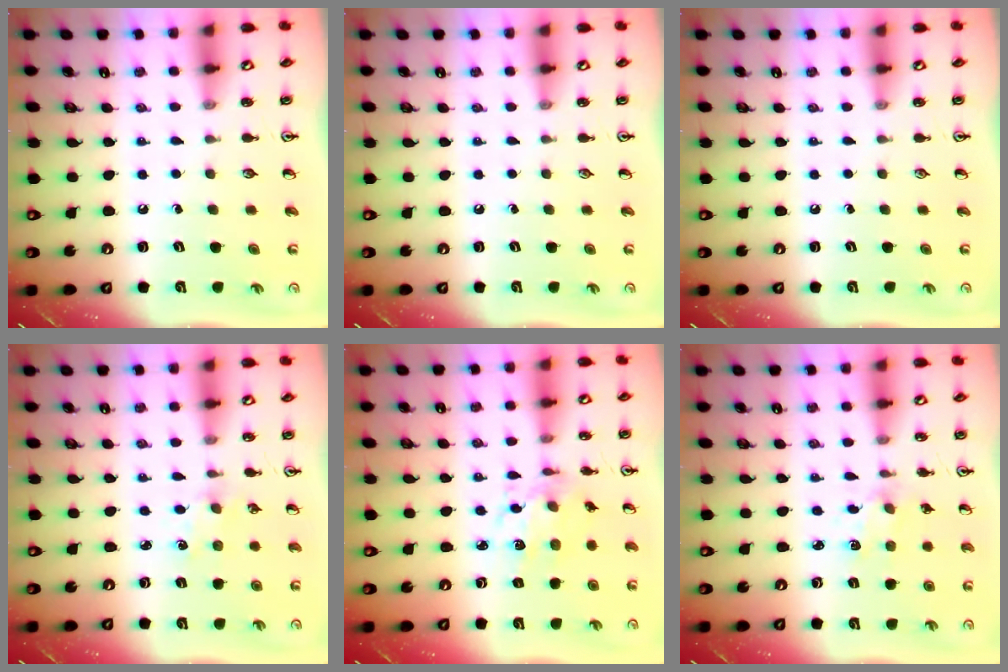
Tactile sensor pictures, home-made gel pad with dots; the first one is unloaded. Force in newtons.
{"total": 0.0}
{"total": 0.0}
{"total": 1.0, "press": 0.9, "slide": 0.4}
{"total": 8.3, "press": 8.3, "slide": 0.5}
{"total": 1.8, "press": 1.7, "slide": 0.5}